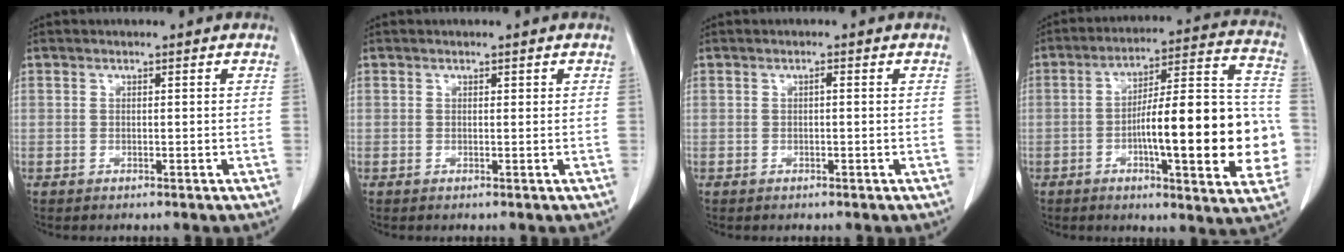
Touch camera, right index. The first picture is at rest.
{"total": 0.0}
{"total": 0.5, "force": [0.0, 0.1, 0.5], "torque": [-0.010, 0.002, 0.000]}
{"total": 21.7, "force": [-3.9, 4.0, 21.0], "torque": [-0.251, 0.028, -0.049]}